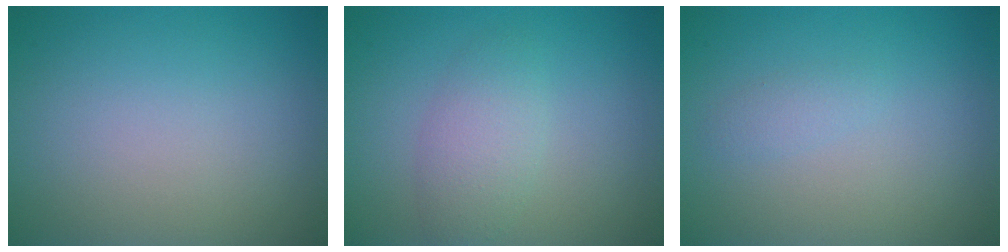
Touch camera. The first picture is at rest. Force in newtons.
{"total": 2.7, "press": 2.7, "slide": 0.1}
{"total": 0.8, "press": 0.8, "slide": 0.1}